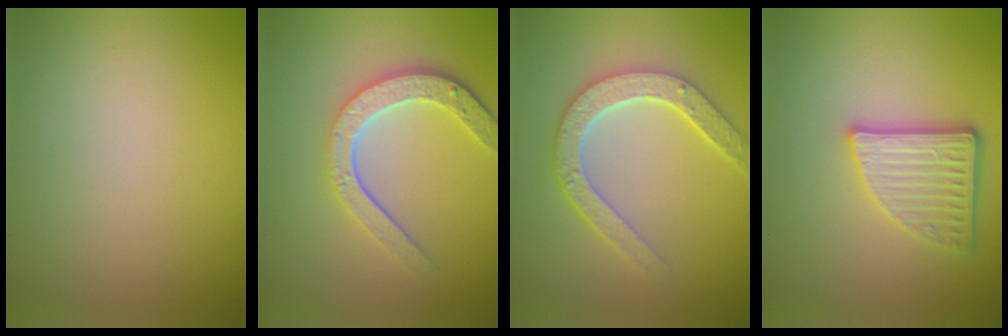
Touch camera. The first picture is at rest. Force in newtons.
{"total": 4.6, "press": 3.5, "slide": 3.0}
{"total": 4.5, "press": 3.5, "slide": 2.8}
{"total": 4.4, "press": 3.6, "slide": 2.5}